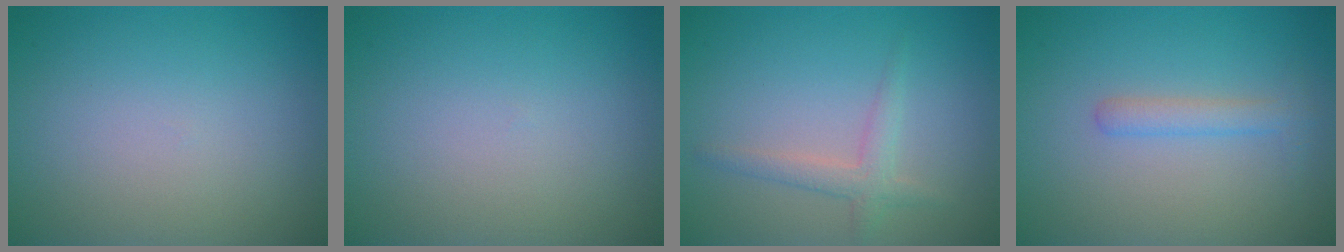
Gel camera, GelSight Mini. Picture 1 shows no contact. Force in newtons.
{"total": 0.0}
{"total": 2.0, "press": 2.0, "slide": 0.1}
{"total": 1.7, "press": 1.7, "slide": 0.1}